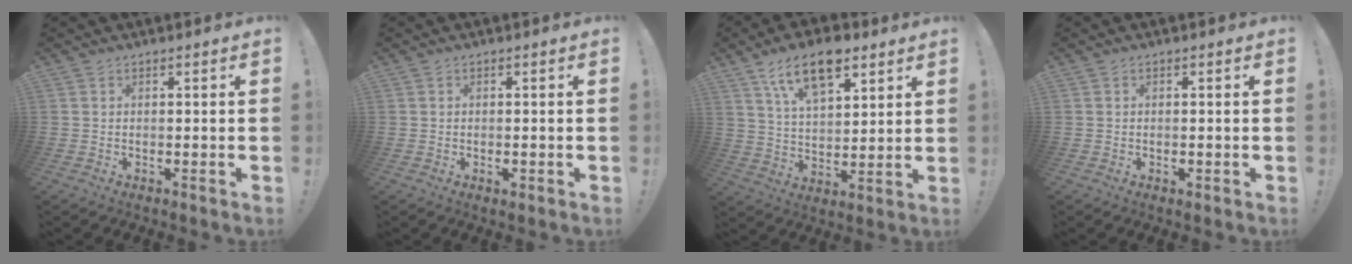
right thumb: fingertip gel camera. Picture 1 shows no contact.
{"total": 0.9, "force": [-0.5, 0.5, 0.6], "torque": [-0.004, -0.001, -0.010]}
{"total": 13.6, "force": [8.4, 6.6, 8.4], "torque": [-0.149, -0.028, 0.150]}
{"total": 0.7, "force": [-0.3, 0.4, 0.4], "torque": [-0.008, 0.003, -0.005]}